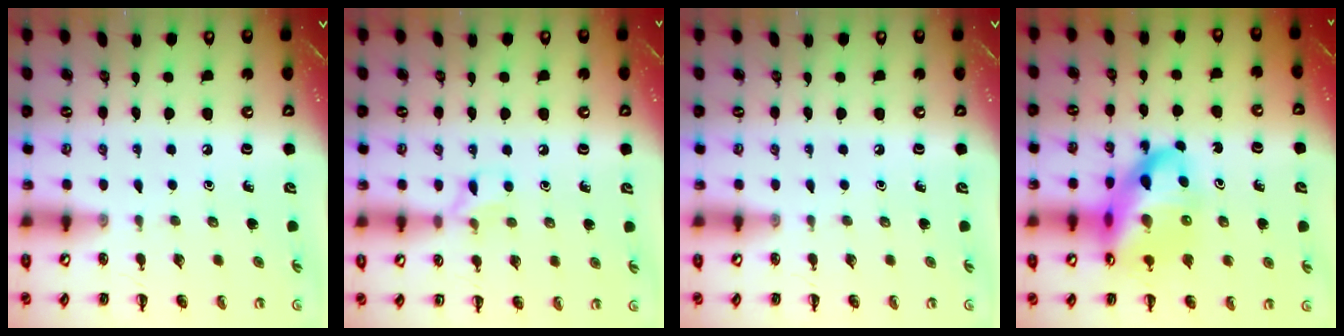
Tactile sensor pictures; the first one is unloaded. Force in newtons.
{"total": 5.8, "press": 5.7, "slide": 1.3}
{"total": 0.0}
{"total": 17.1, "press": 16.6, "slide": 4.2}